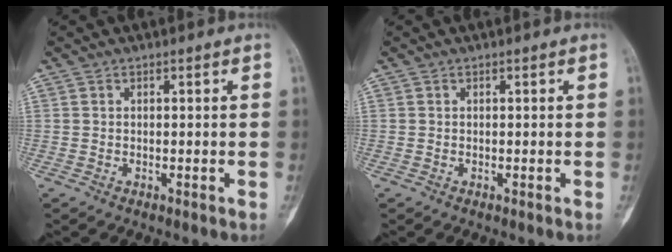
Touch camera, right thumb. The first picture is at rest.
{"total": 0.0}